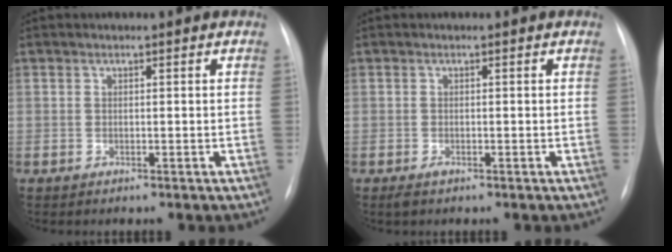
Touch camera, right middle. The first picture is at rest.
{"total": 1.0, "force": [-0.6, 0.3, 0.7], "torque": [-0.014, -0.002, -0.007]}